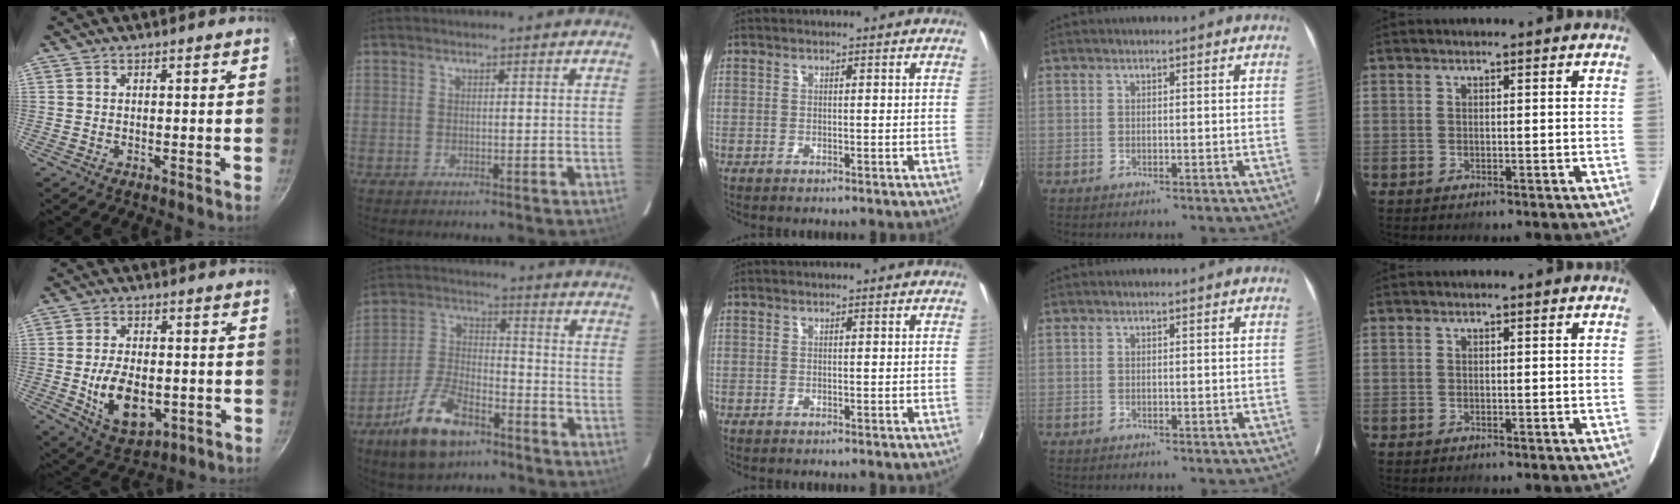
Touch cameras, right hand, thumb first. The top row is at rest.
{"thumb": {"total": 12.1, "force": [-2.0, 7.3, 9.4], "torque": [-0.147, -0.003, -0.019]}, "index": {"total": 13.3, "force": [-8.4, 6.2, 8.1], "torque": [-0.178, 0.003, -0.151]}}